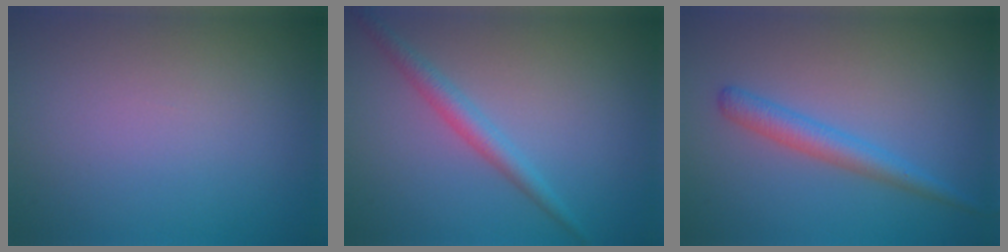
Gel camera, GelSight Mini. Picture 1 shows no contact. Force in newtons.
{"total": 2.2, "press": 2.2, "slide": 0.1}
{"total": 2.7, "press": 2.6, "slide": 0.1}